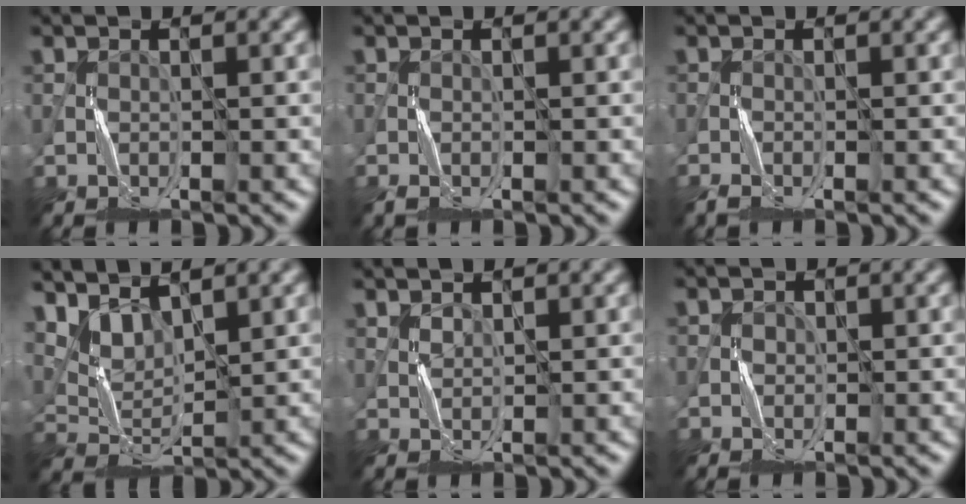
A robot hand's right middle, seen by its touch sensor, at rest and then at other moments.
{"total": 1.1, "force": [-0.6, 0.4, 0.8], "torque": [-0.023, -0.003, -0.013]}
{"total": 1.6, "force": [-1.3, 0.4, 0.9], "torque": [-0.026, -0.002, -0.029]}
{"total": 4.3, "force": [3.2, 1.7, 2.3], "torque": [-0.062, -0.007, 0.067]}
{"total": 1.3, "force": [1.1, 0.4, 0.5], "torque": [-0.015, 0.000, 0.028]}
{"total": 1.0, "force": [0.0, 1.0, 0.2], "torque": [-0.001, 0.002, -0.001]}